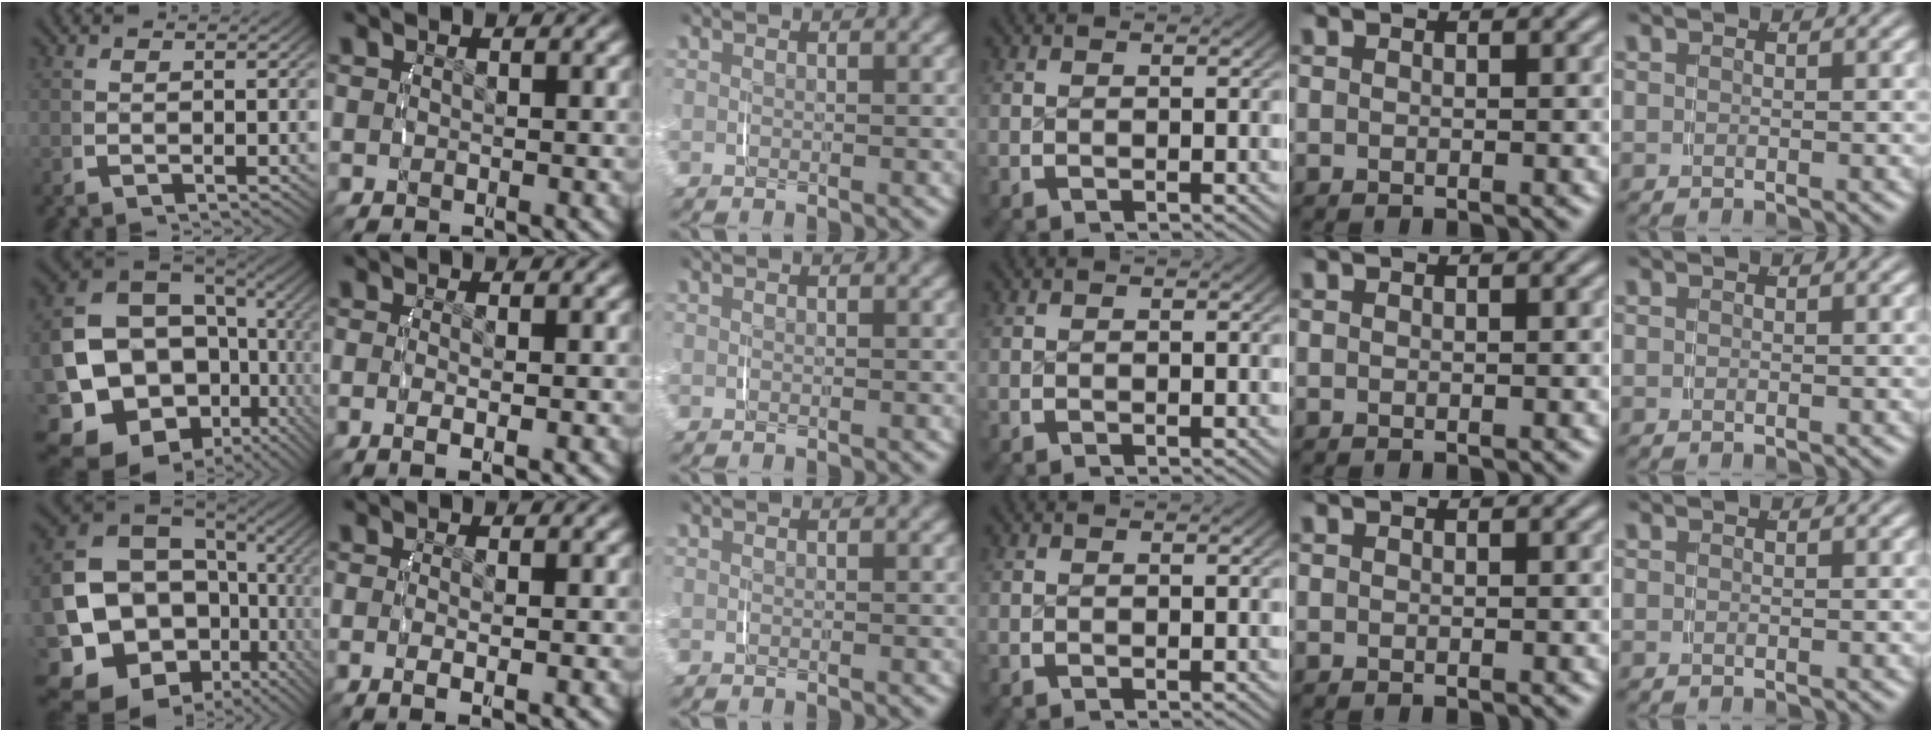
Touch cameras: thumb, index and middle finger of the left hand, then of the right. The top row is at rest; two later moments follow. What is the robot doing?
{"motion": "lift_and_place", "object": "napkin"}